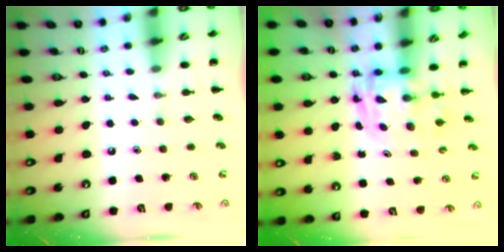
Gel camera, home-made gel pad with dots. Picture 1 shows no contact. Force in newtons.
{"total": 3.4, "press": 3.4, "slide": 0.6}